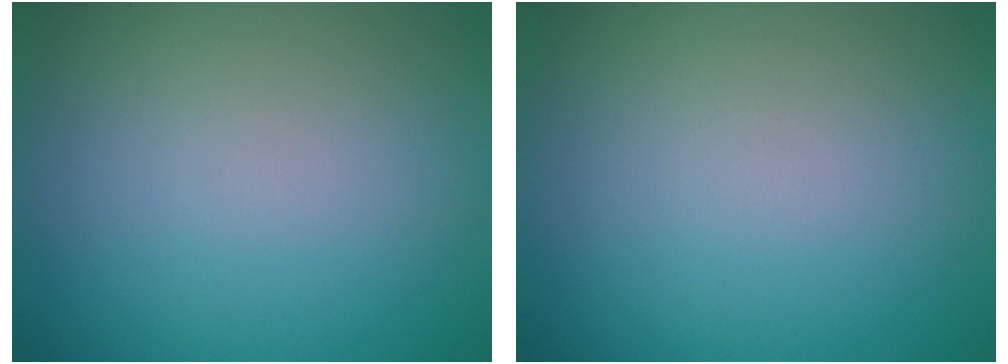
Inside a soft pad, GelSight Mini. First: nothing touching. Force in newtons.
{"total": 0.0}